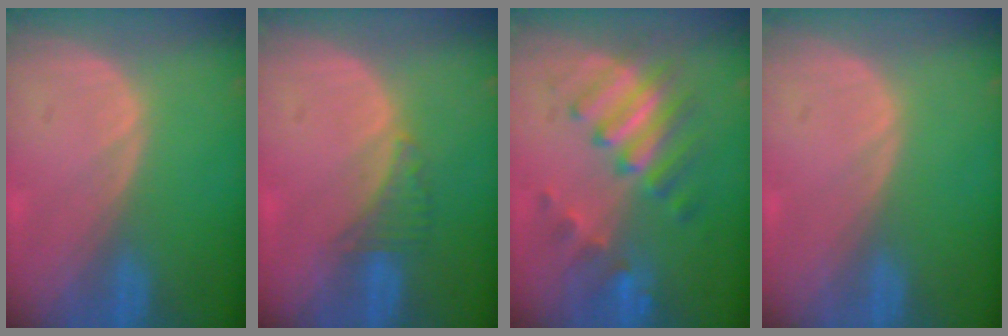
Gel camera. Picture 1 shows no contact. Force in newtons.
{"total": 2.7, "press": 2.6, "slide": 0.7}
{"total": 7.7, "press": 7.6, "slide": 1.3}
{"total": 0.0}